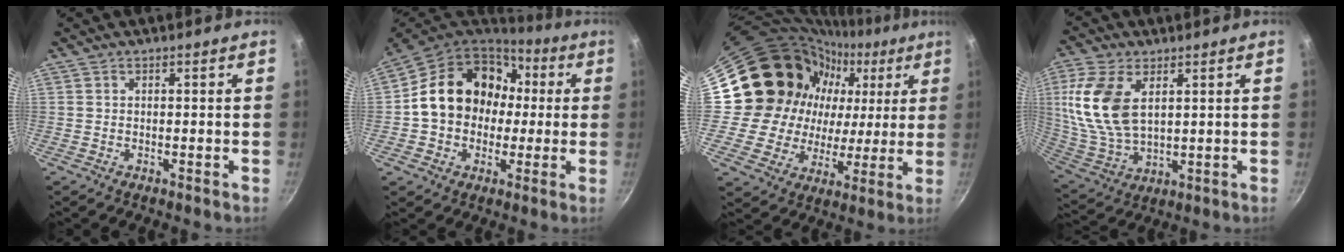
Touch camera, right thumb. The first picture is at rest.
{"total": 18.7, "force": [1.7, 15.3, 10.5], "torque": [-0.147, 0.048, 0.027]}
{"total": 23.5, "force": [5.6, 19.5, 11.8], "torque": [-0.167, 0.023, 0.097]}
{"total": 15.2, "force": [4.3, 8.6, 11.8], "torque": [-0.240, -0.017, 0.094]}